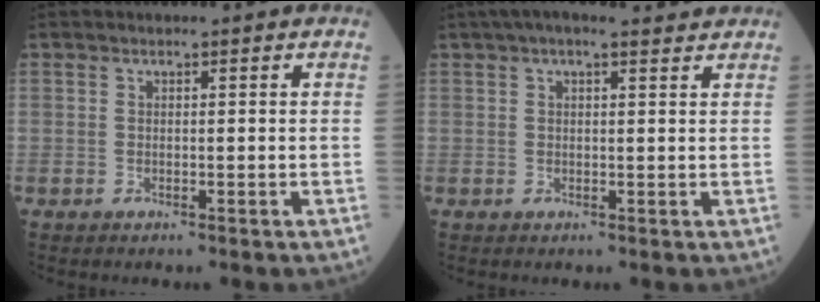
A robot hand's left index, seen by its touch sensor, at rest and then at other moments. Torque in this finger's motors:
{"motor_torque": [0.59, -0.61, 0.08, 0.05]}